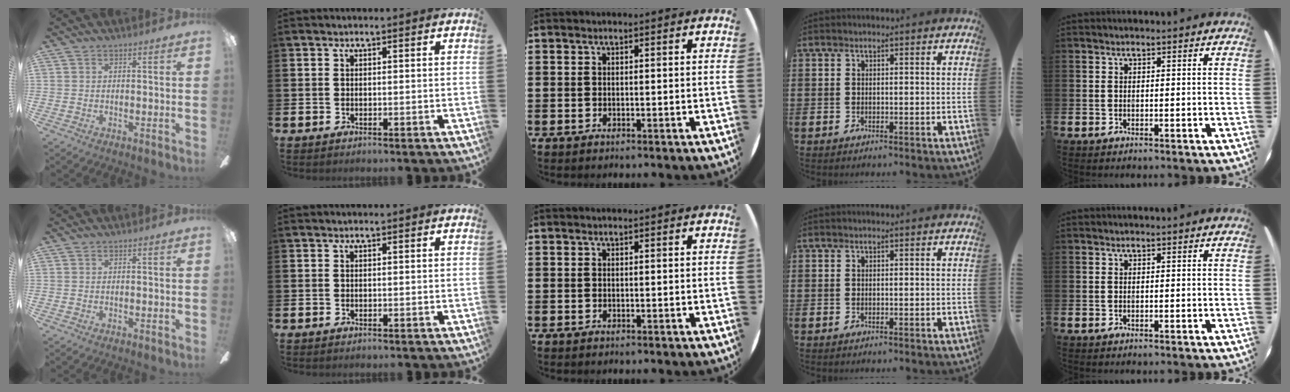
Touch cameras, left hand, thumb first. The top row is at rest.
{}